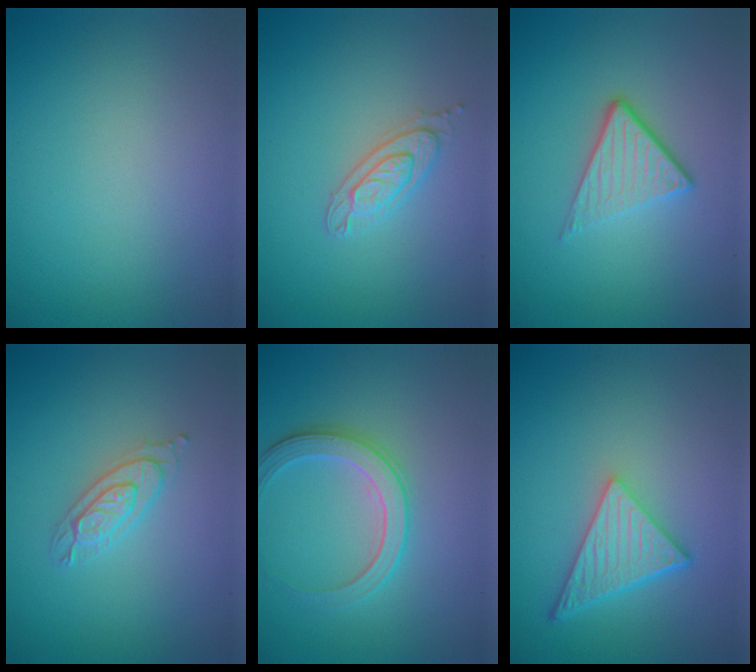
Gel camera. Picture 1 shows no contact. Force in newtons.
{"total": 2.3, "press": 2.2, "slide": 0.5}
{"total": 3.7, "press": 2.5, "slide": 2.7}
{"total": 2.2, "press": 2.1, "slide": 0.5}
{"total": 3.0, "press": 3.0, "slide": 0.6}
{"total": 5.0, "press": 3.7, "slide": 3.3}